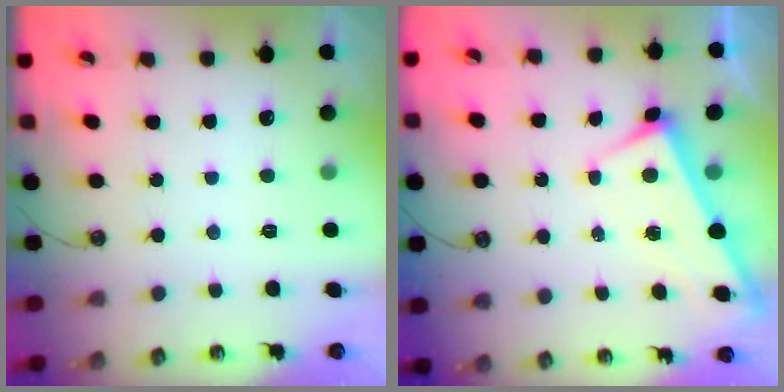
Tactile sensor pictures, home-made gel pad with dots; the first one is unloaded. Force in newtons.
{"total": 2.4, "press": 2.4, "slide": 0.1}